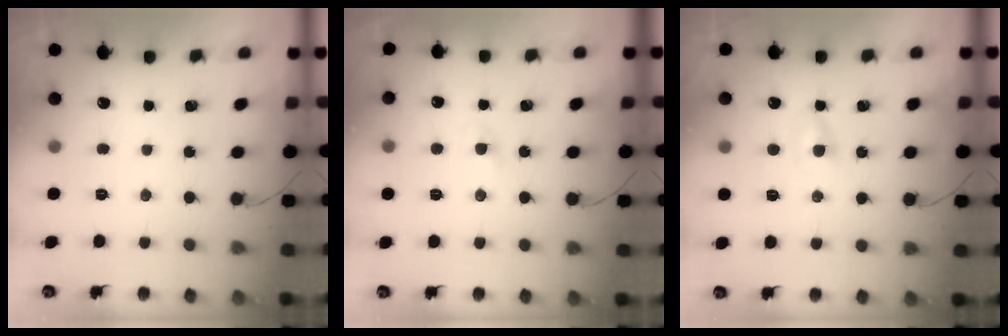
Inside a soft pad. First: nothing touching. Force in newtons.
{"total": 2.2, "press": 2.1, "slide": 0.8}
{"total": 2.3, "press": 2.1, "slide": 0.9}